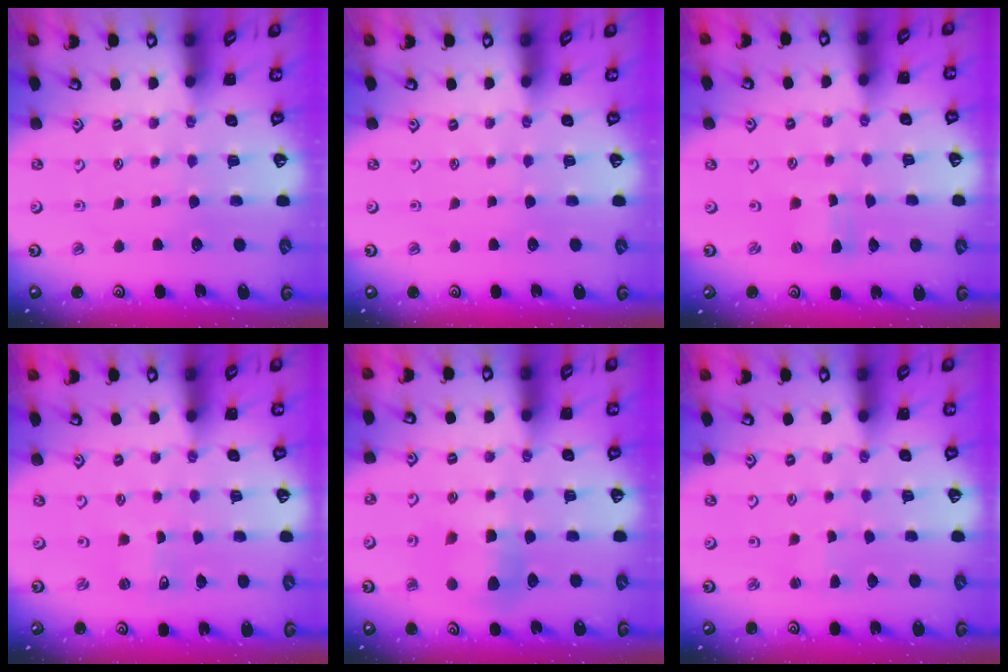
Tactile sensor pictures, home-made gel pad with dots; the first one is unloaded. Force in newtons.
{"total": 0.0}
{"total": 0.0}
{"total": 0.0}
{"total": 7.1, "press": 7.1, "slide": 0.3}
{"total": 1.5, "press": 1.5, "slide": 0.1}